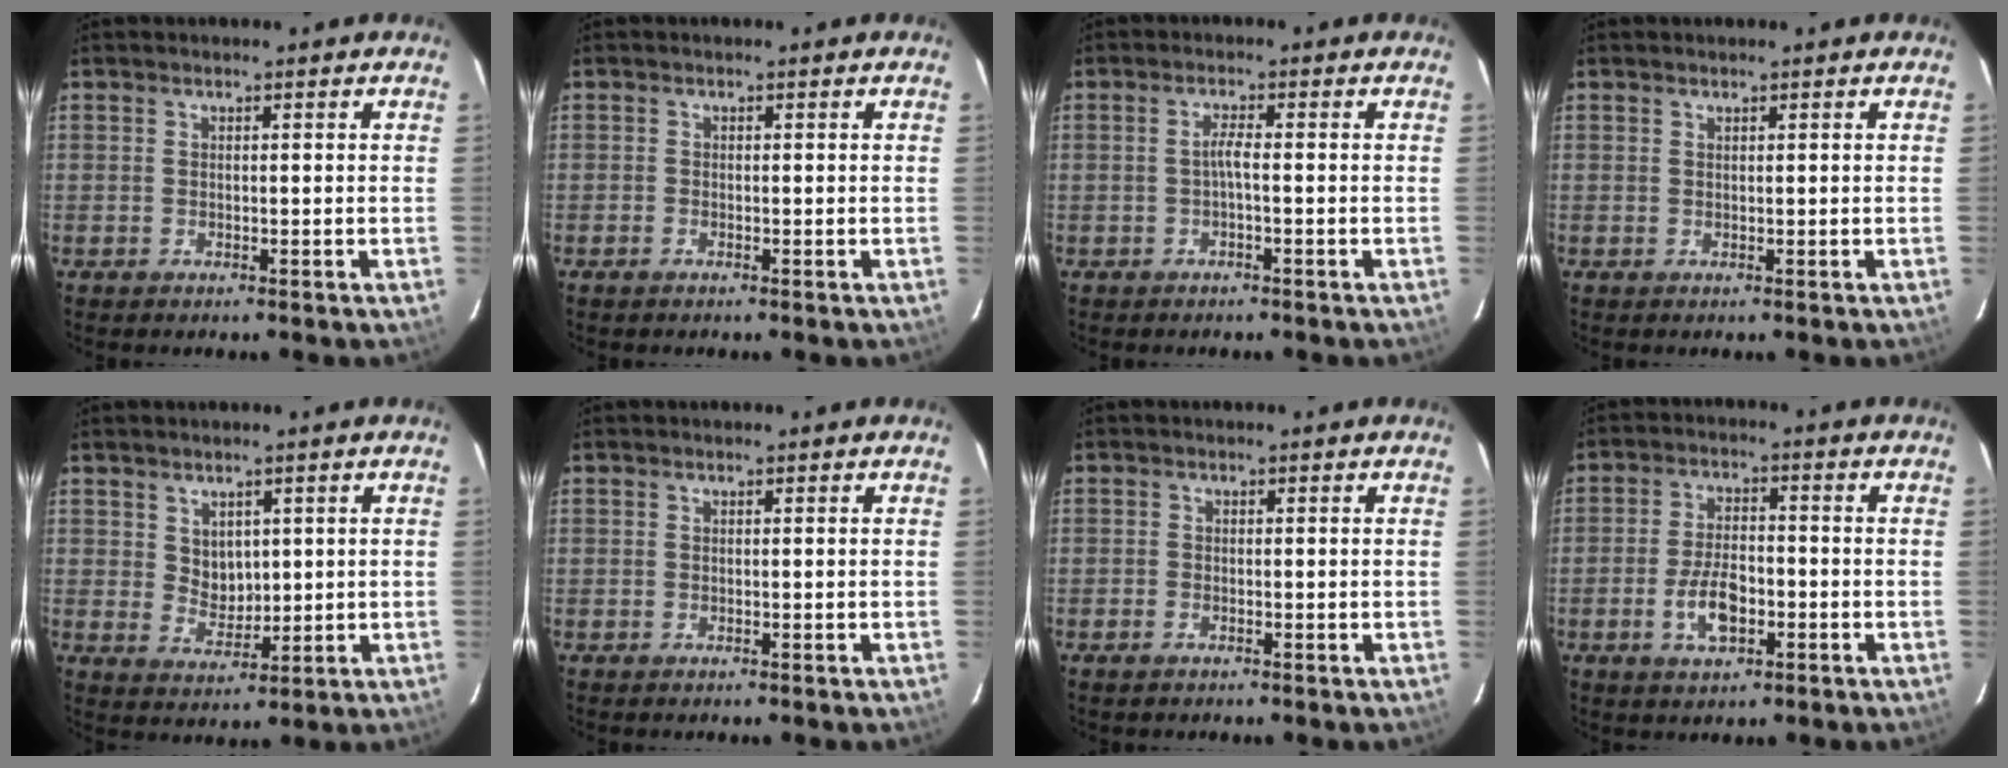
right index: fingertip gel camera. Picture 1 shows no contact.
{"total": 0.6, "force": [-0.5, 0.3, 0.2], "torque": [-0.003, -0.001, -0.012]}
{"total": 2.5, "force": [-1.0, 0.0, 2.3], "torque": [-0.047, 0.005, -0.018]}
{"total": 0.0}
{"total": 4.3, "force": [1.8, 3.4, 1.9], "torque": [-0.028, 0.000, 0.041]}
{"total": 0.0}
{"total": 1.1, "force": [-0.9, 0.5, 0.4], "torque": [-0.008, -0.002, -0.019]}
{"total": 7.2, "force": [-2.7, 3.6, 5.6], "torque": [-0.116, 0.002, -0.046]}